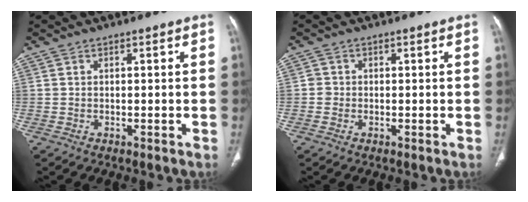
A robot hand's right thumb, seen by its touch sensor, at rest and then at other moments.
{"total": 1.3, "force": [-0.2, 1.2, 0.2], "torque": [0.005, 0.005, -0.007]}